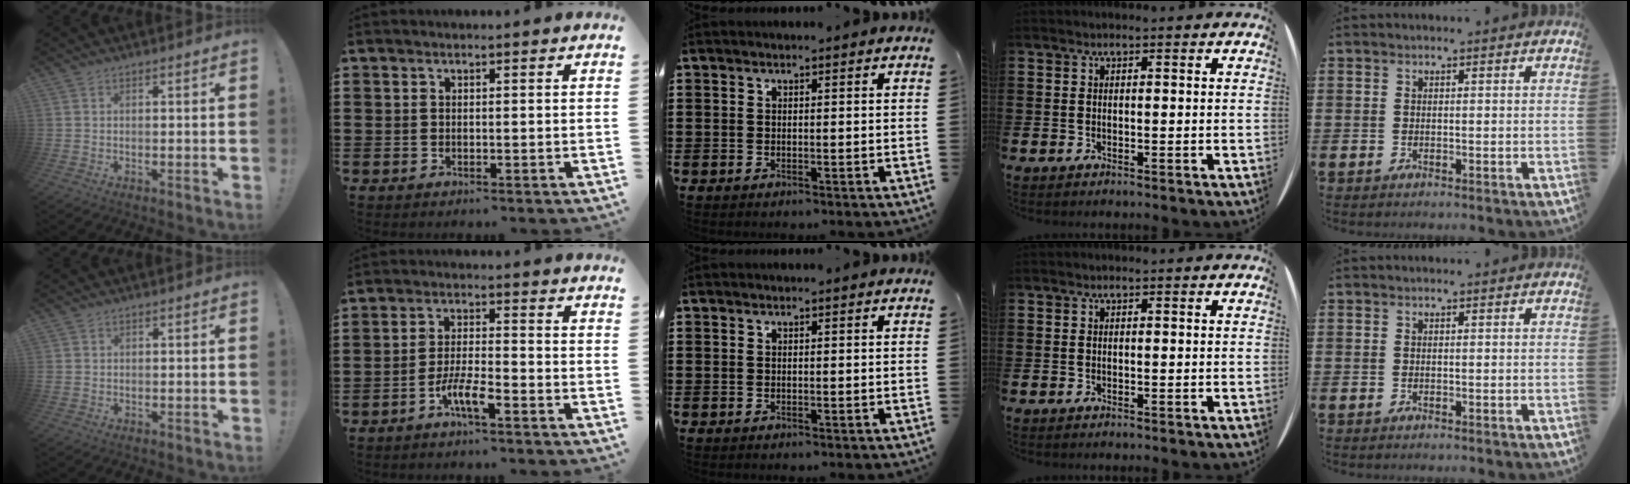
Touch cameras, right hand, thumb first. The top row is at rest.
{"thumb": {"total": 0.9, "force": [0.2, 0.9, 0.2], "torque": [-0.004, 0.002, 0.005]}, "index": {"total": 5.3, "force": [-3.2, 0.7, 4.1], "torque": [-0.096, -0.007, -0.065]}}